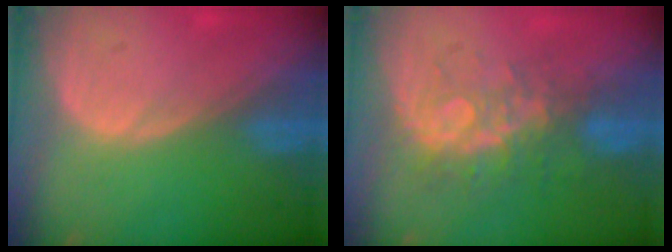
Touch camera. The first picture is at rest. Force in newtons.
{"total": 7.7, "press": 7.1, "slide": 3.1}